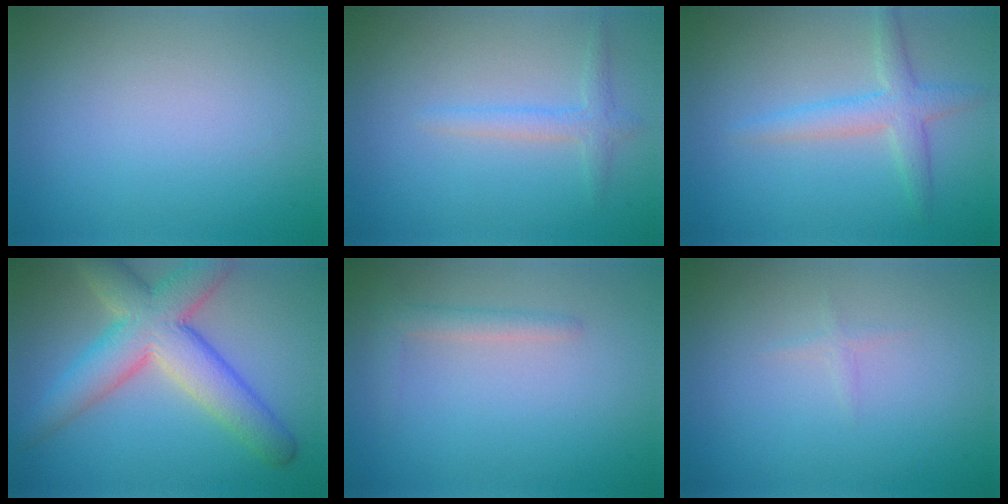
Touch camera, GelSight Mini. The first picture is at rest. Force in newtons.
{"total": 1.8, "press": 1.8, "slide": 0.1}
{"total": 3.0, "press": 3.0, "slide": 0.1}
{"total": 8.1, "press": 8.1, "slide": 0.6}
{"total": 1.6, "press": 1.6, "slide": 0.1}
{"total": 0.6, "press": 0.6, "slide": 0.0}